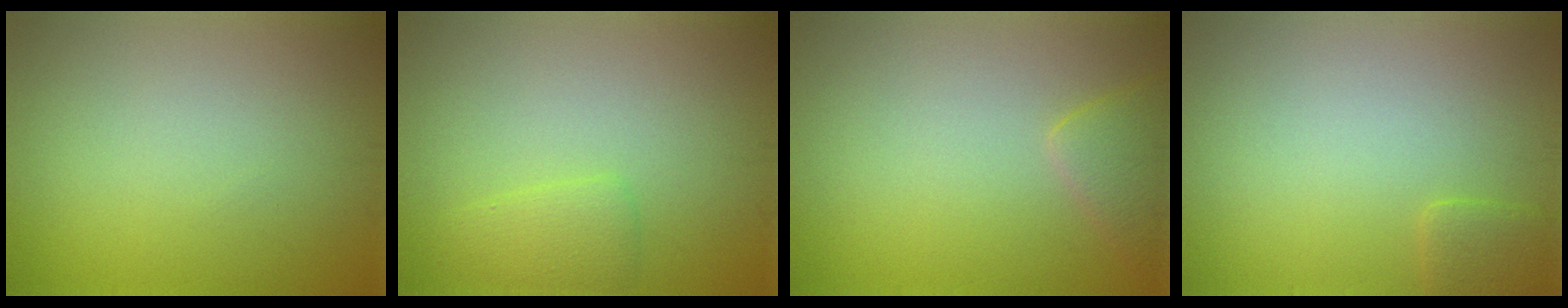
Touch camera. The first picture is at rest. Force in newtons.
{"total": 1.9, "press": 1.9, "slide": 0.2}
{"total": 2.3, "press": 2.2, "slide": 0.2}
{"total": 1.5, "press": 1.5, "slide": 0.1}